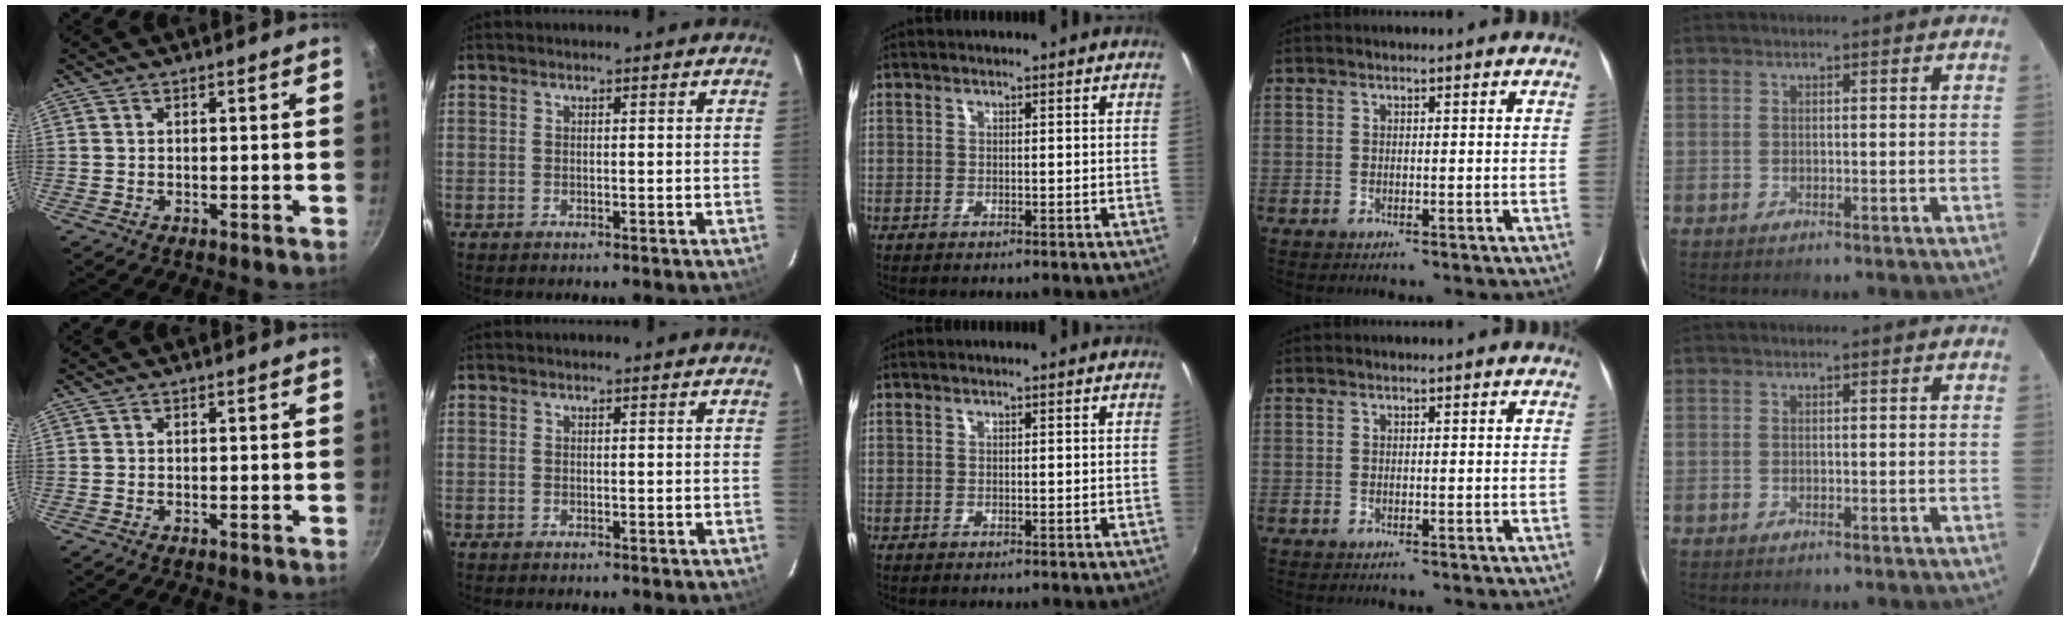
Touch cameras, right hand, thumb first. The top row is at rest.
{}